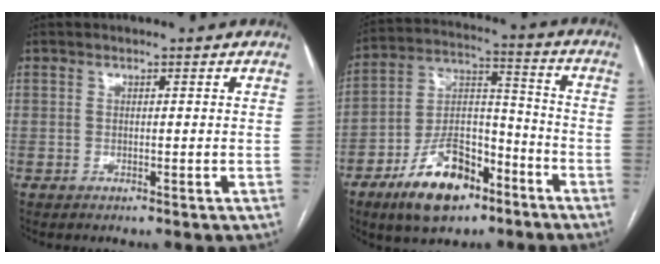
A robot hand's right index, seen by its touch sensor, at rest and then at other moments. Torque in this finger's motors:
{"motor_torque": [-0.25, -0.30, -0.66, -0.21]}